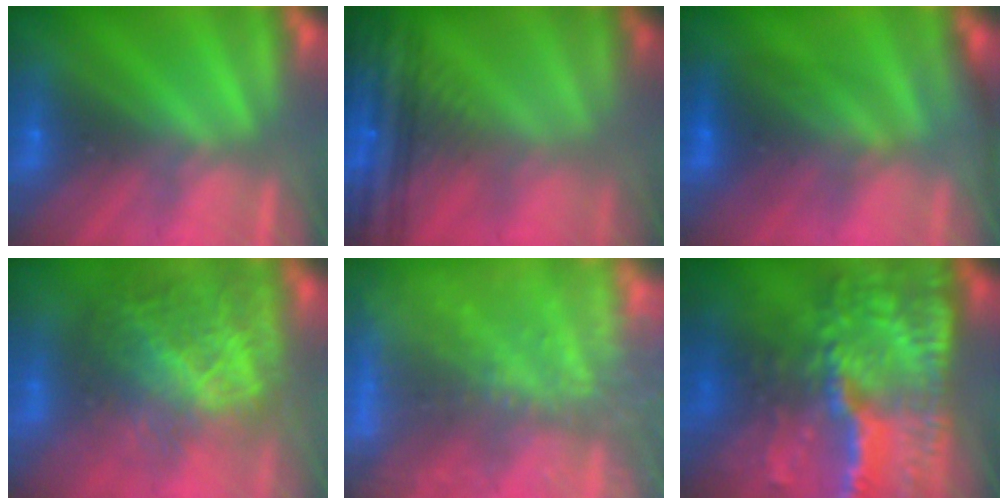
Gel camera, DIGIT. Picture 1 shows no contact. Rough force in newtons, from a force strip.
{"total": 7.5}
{"total": 2.3}
{"total": 7.5}
{"total": 5.6}
{"total": 7.0}